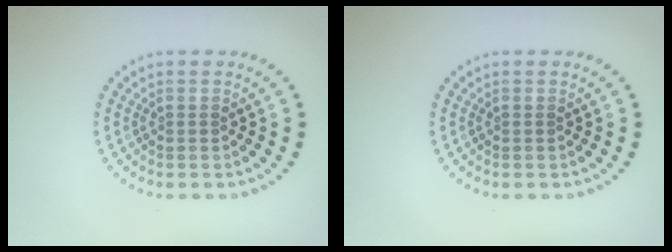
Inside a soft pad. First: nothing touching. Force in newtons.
{"total": 0.0}